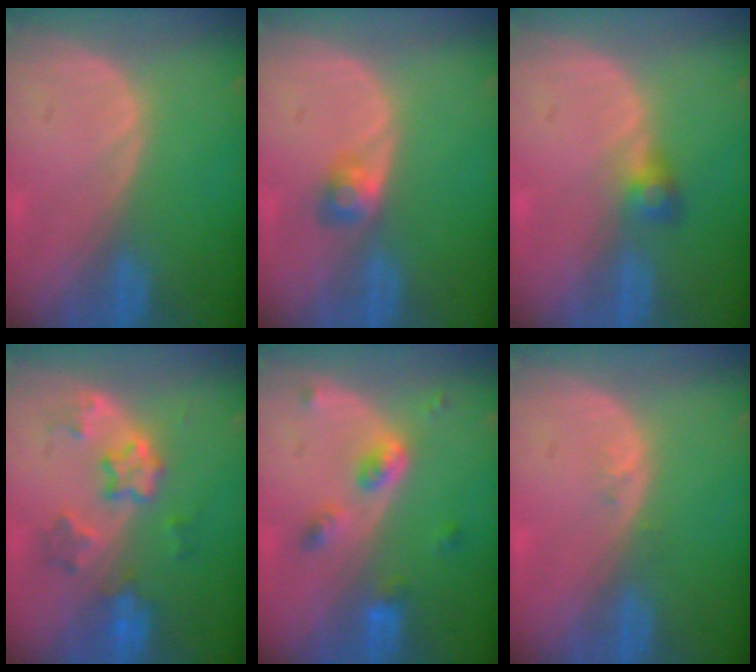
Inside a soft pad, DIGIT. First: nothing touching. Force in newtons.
{"total": 2.5, "press": 2.3, "slide": 0.9}
{"total": 2.6, "press": 2.5, "slide": 0.7}
{"total": 6.4, "press": 6.1, "slide": 1.7}
{"total": 4.8, "press": 4.4, "slide": 1.8}
{"total": 0.8, "press": 0.6, "slide": 0.5}